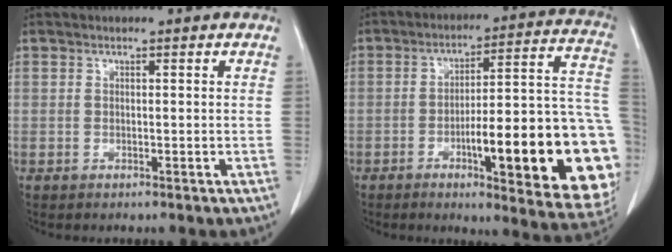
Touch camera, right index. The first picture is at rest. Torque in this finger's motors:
{"motor_torque": [2.14, 0.00, 1.05, 0.21]}